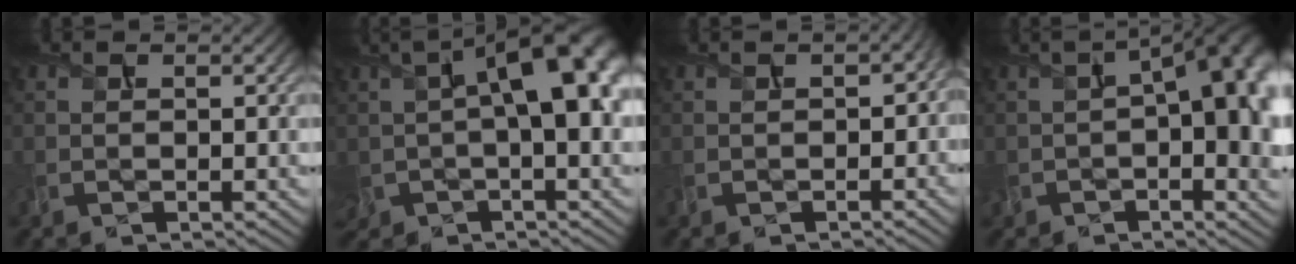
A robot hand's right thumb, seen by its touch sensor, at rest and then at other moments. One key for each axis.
{"total": 13.5, "fx": 1.8, "fy": 6.6, "fz": 11.6, "tx": -0.201, "ty": -0.002, "tz": 0.041}
{"total": 2.4, "fx": -0.7, "fy": 1.6, "fz": 1.7, "tx": -0.028, "ty": -0.007, "tz": -0.007}
{"total": 14.3, "fx": 0.5, "fy": 7.5, "fz": 12.2, "tx": -0.171, "ty": -0.018, "tz": 0.026}